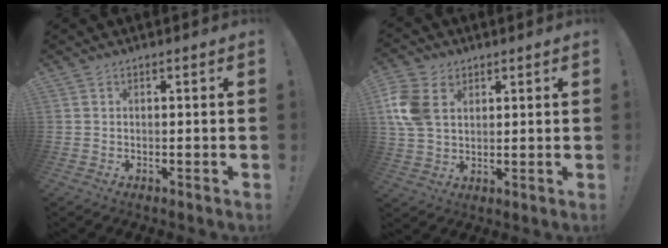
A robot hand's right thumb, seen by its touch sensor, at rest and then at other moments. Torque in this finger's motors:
{"motor_torque": [-0.47, 1.08, 0.10, 0.11, 0.16]}